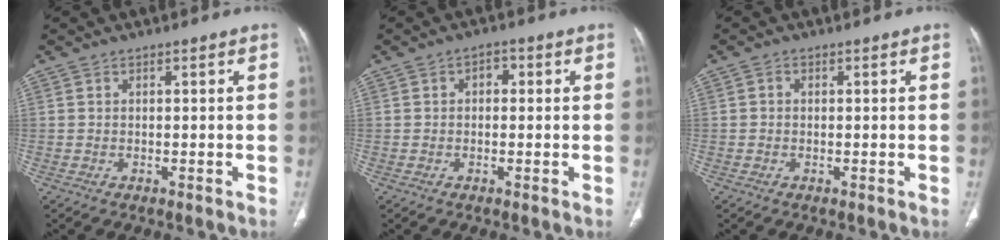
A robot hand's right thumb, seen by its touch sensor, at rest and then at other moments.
{"total": 2.3, "force": [0.4, 1.7, 1.6], "torque": [-0.013, 0.011, 0.002]}
{"total": 0.8, "force": [0.0, 0.7, 0.4], "torque": [-0.003, 0.002, -0.003]}